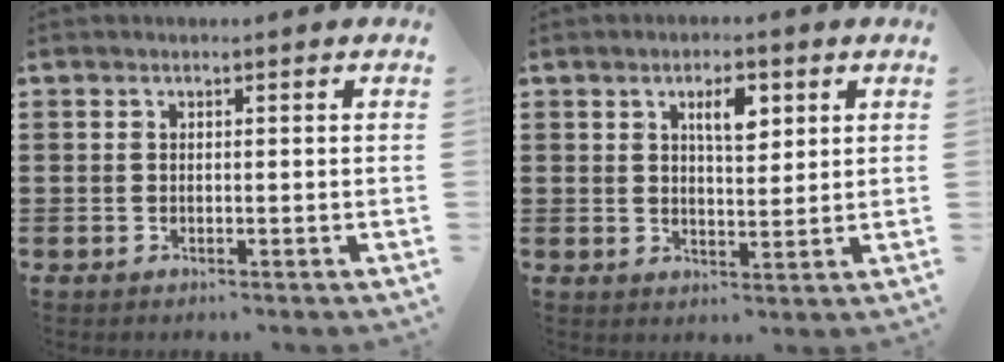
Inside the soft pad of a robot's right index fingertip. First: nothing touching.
{"total": 4.4, "force": [2.0, 1.6, 3.6], "torque": [-0.060, 0.002, 0.029]}